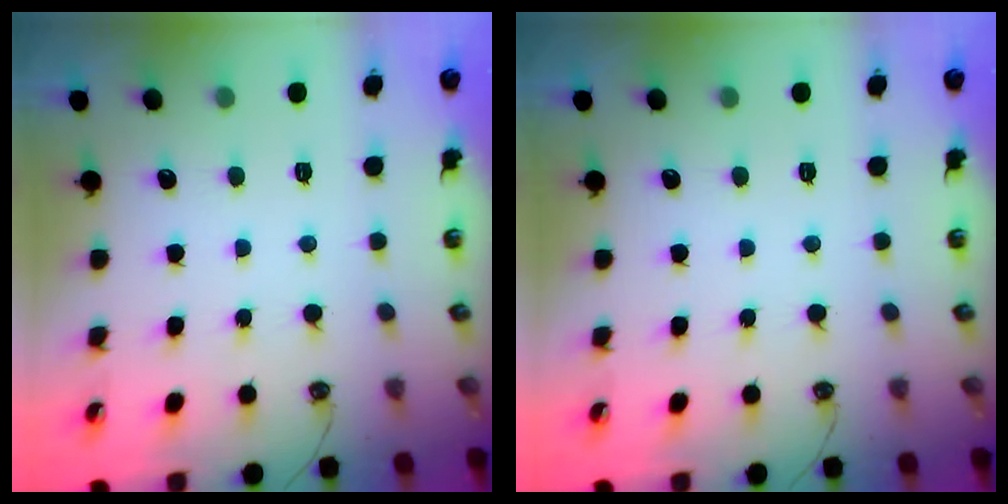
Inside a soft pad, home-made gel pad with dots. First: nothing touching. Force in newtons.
{"total": 0.0}